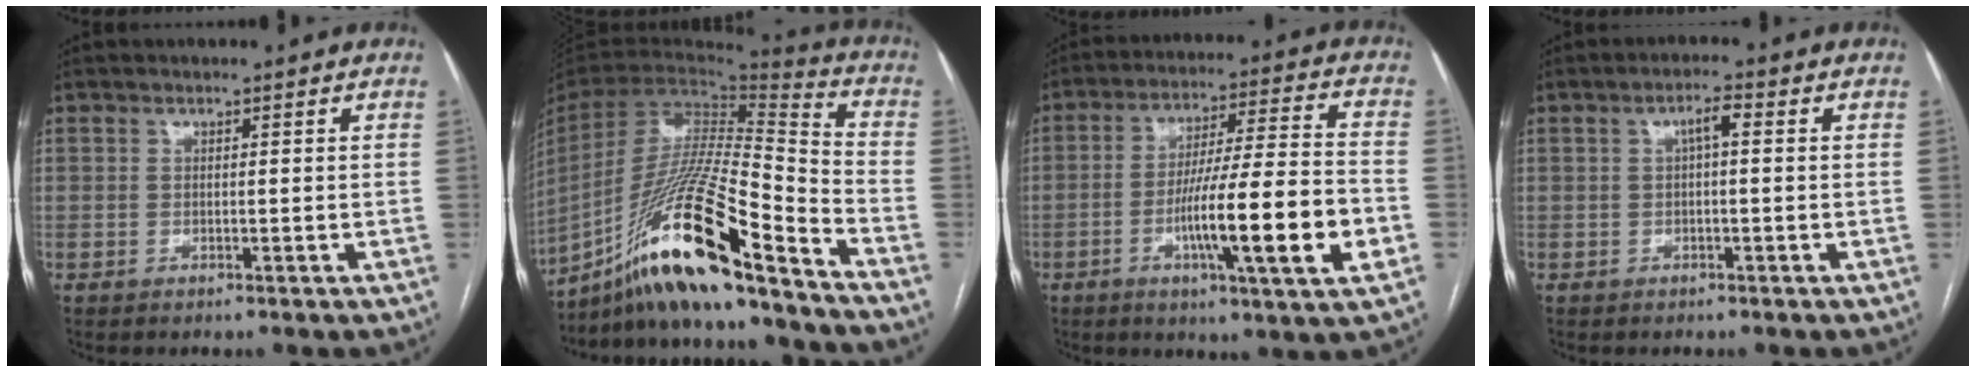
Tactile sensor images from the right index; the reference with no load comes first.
{"total": 23.3, "force": [-16.2, 1.2, 16.8], "torque": [-0.329, -0.024, -0.296]}
{"total": 16.9, "force": [-4.9, 0.4, 16.1], "torque": [-0.264, -0.003, -0.077]}
{"total": 2.5, "force": [0.4, 0.5, 2.4], "torque": [-0.045, 0.008, 0.008]}